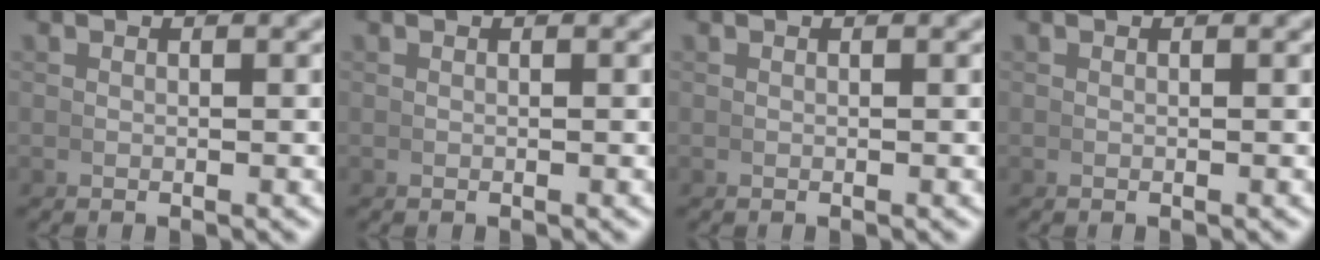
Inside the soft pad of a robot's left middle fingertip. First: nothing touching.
{"total": 0.0}
{"total": 0.0}
{"total": 0.0}